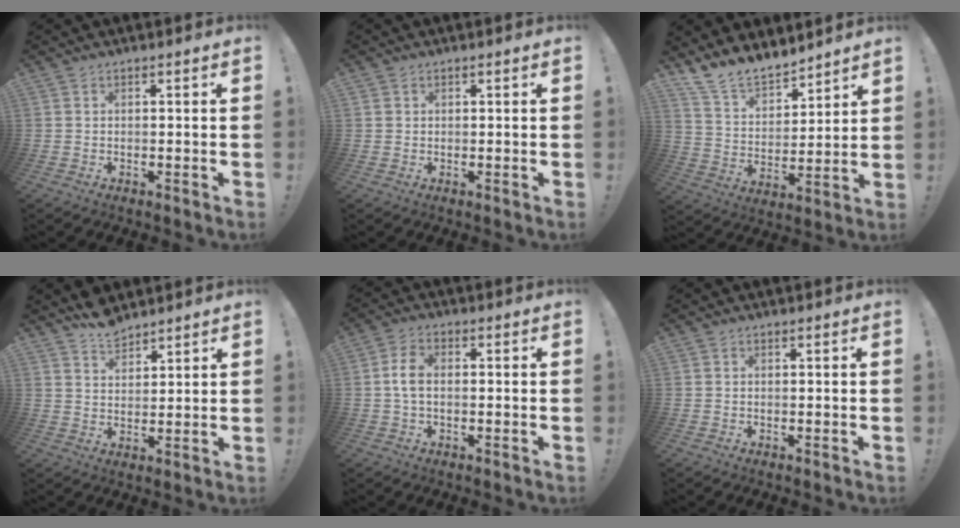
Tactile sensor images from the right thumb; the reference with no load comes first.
{"total": 1.1, "force": [0.5, 0.9, 0.0], "torque": [0.002, 0.001, 0.009]}
{"total": 11.9, "force": [11.0, 3.9, 2.4], "torque": [-0.064, -0.092, 0.210]}
{"total": 6.7, "force": [5.9, 2.6, 1.9], "torque": [-0.032, -0.034, 0.110]}
{"total": 5.5, "force": [-0.1, 3.1, 4.5], "torque": [-0.087, 0.006, -0.002]}
{"total": 0.0}